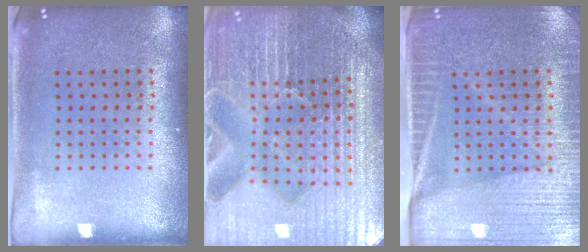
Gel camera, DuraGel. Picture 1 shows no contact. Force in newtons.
{"total": 6.7, "press": 5.8, "slide": 3.3}
{"total": 4.1, "press": 3.7, "slide": 1.8}